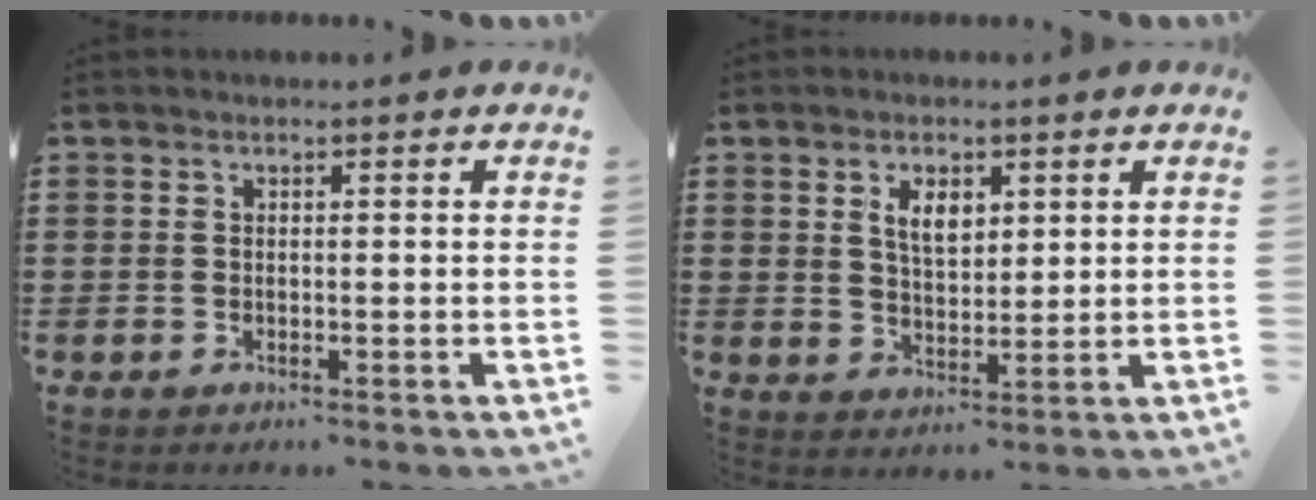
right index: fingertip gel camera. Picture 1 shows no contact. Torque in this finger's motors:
{"motor_torque": [0.19, -0.05, 0.47, 0.08]}